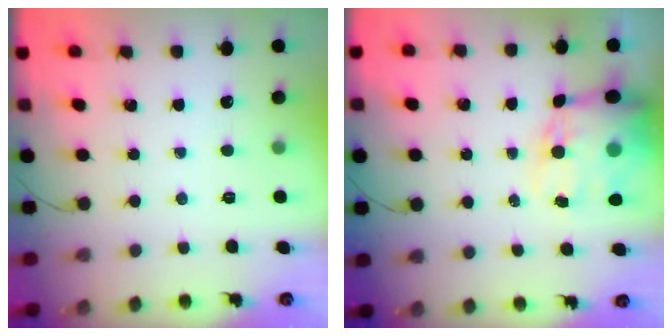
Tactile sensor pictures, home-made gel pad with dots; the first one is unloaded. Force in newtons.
{"total": 16.0, "press": 15.6, "slide": 3.6}